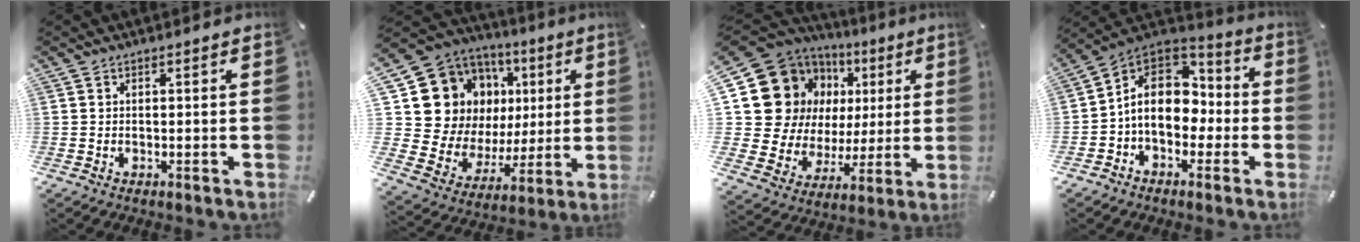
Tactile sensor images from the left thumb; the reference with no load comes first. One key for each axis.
{"total": 17.8, "fx": 6.7, "fy": 15.0, "fz": 6.9, "tx": -0.118, "ty": -0.054, "tz": 0.154}
{"total": 19.6, "fx": 7.1, "fy": 16.1, "fz": 8.5, "tx": -0.141, "ty": -0.053, "tz": 0.155}
{"total": 13.6, "fx": -0.7, "fy": 10.5, "fz": 8.5, "tx": -0.157, "ty": 0.004, "tz": -0.012}